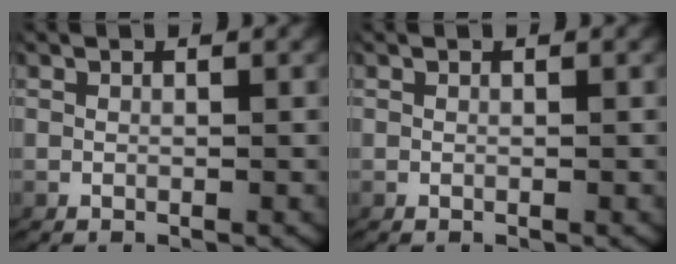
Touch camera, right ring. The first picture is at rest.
{"total": 0.0}